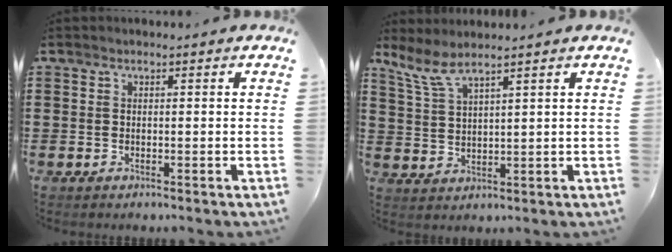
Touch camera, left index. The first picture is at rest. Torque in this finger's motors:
{"motor_torque": [0.71, 0.83, 0.31, 0.05]}